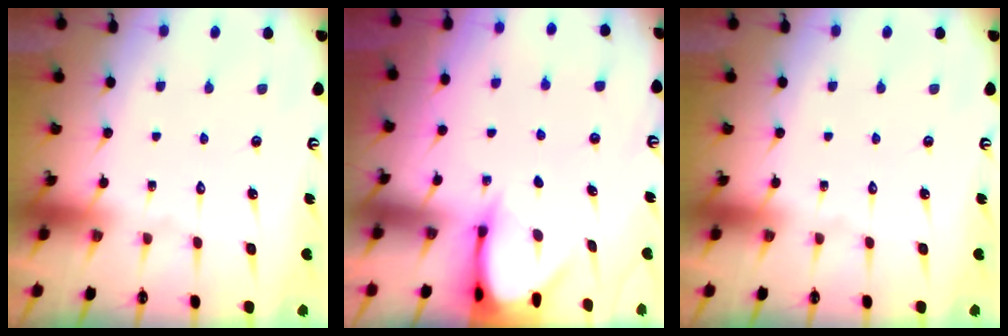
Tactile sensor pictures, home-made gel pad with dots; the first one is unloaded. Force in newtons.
{"total": 3.7, "press": 3.7, "slide": 0.2}
{"total": 0.0}